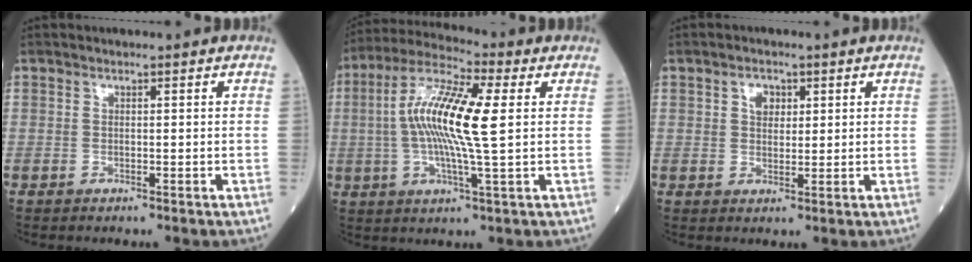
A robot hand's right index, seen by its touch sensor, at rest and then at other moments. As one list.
[{"total": 13.6, "force": [1.3, 1.3, 13.5], "torque": [-0.269, 0.011, 0.015]}, {"total": 2.8, "force": [1.2, 1.9, 1.7], "torque": [-0.027, 0.005, 0.020]}]